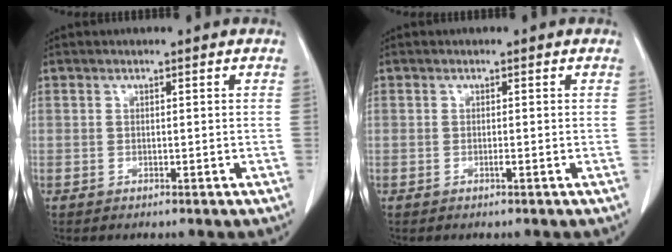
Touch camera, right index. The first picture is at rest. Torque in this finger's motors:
{"motor_torque": [0.29, 0.28, 0.20, 0.06]}